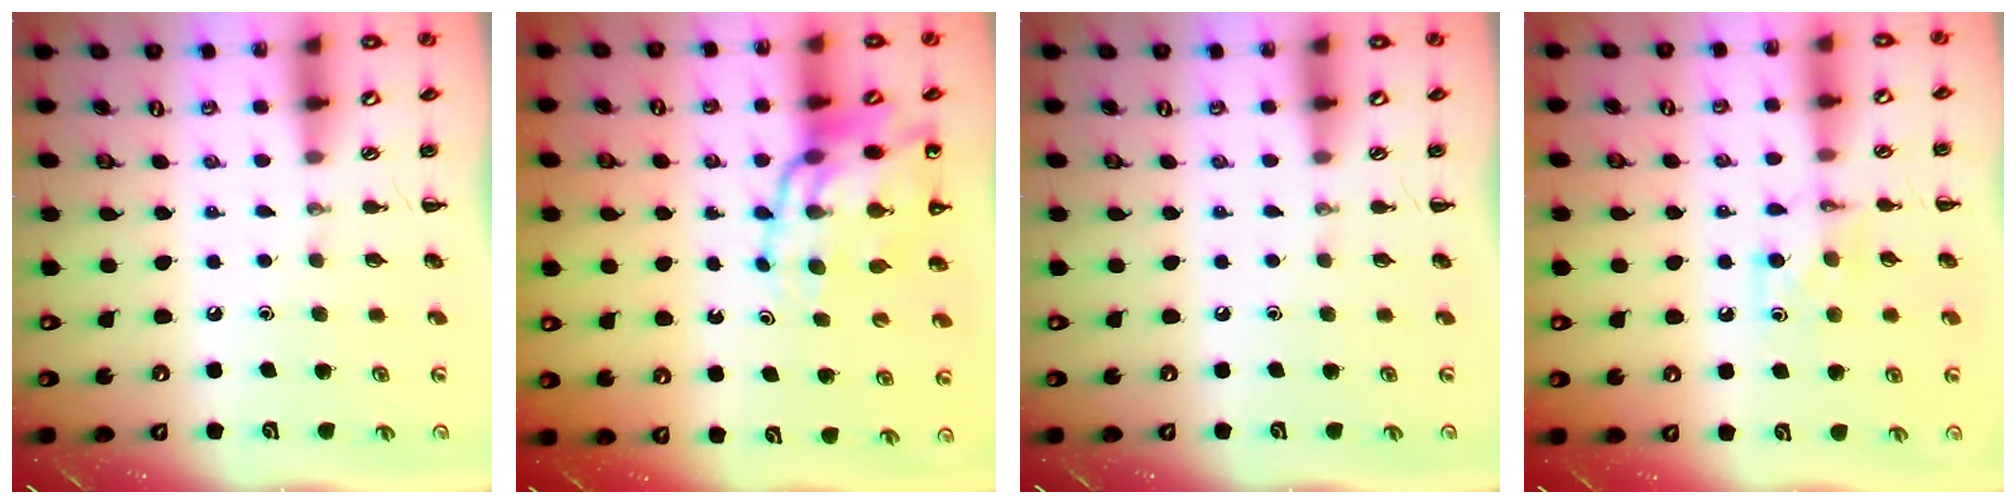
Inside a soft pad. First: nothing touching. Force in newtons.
{"total": 15.5, "press": 14.9, "slide": 4.0}
{"total": 0.0}
{"total": 5.6, "press": 5.5, "slide": 1.2}